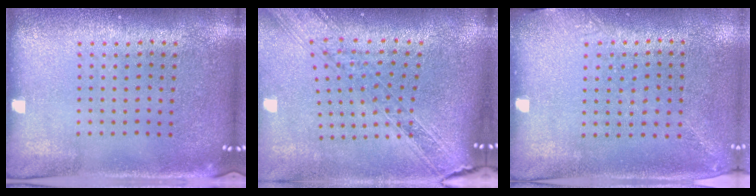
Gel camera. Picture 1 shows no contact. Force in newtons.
{"total": 1.9, "press": 1.7, "slide": 0.9}
{"total": 1.4, "press": 1.1, "slide": 0.9}